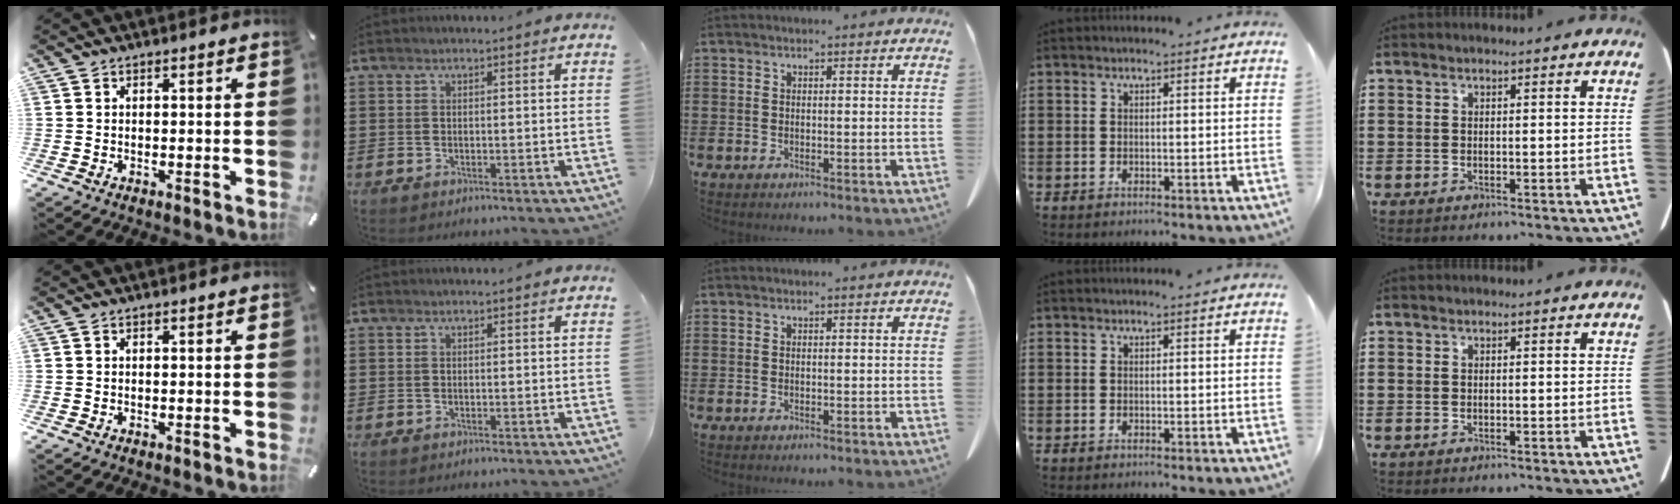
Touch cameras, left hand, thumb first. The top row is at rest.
{}